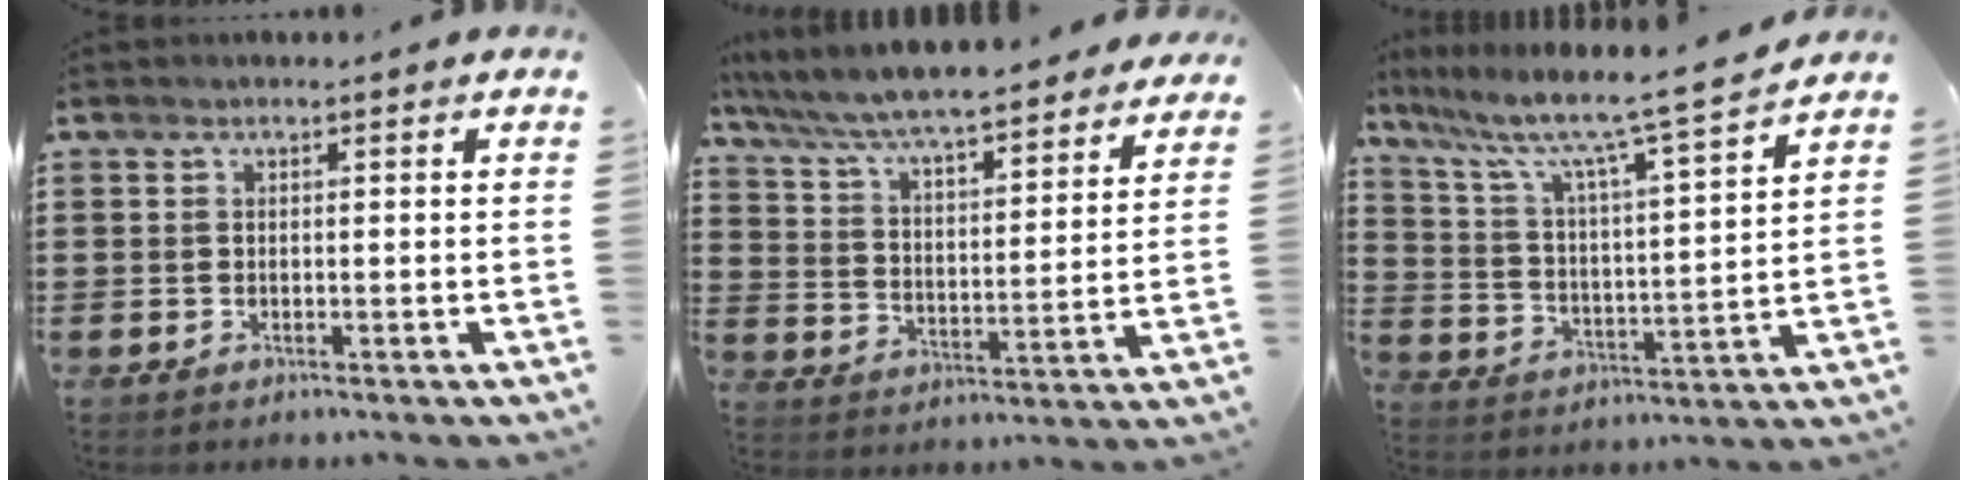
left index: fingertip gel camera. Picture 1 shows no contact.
{"total": 6.8, "force": [6.4, 0.2, 2.3], "torque": [-0.073, -0.044, 0.107]}
{"total": 8.0, "force": [6.7, 0.0, 4.4], "torque": [-0.108, -0.057, 0.099]}